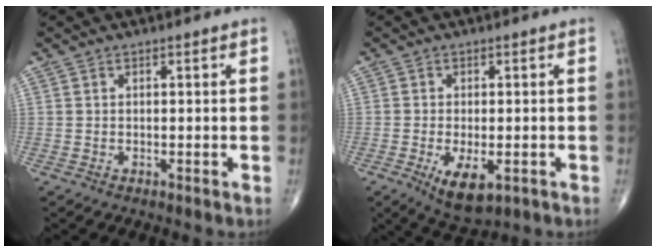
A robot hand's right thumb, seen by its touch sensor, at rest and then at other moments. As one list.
[{"total": 7.1, "force": [-2.5, 3.2, 5.8], "torque": [-0.096, -0.012, -0.031]}]